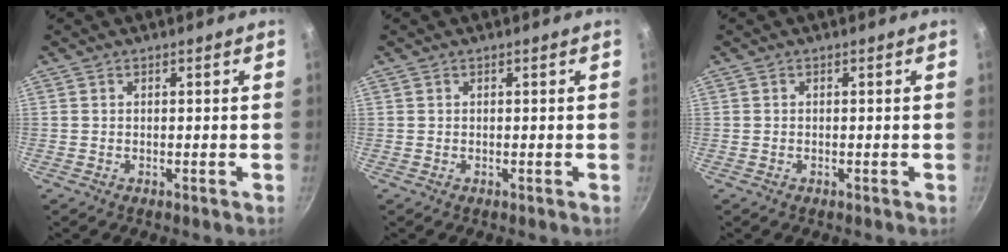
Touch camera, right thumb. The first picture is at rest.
{"total": 0.0}
{"total": 0.0}